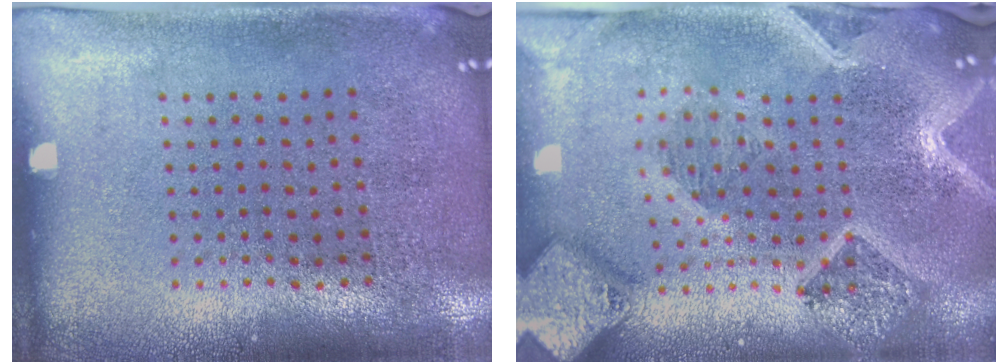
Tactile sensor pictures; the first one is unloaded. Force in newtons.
{"total": 3.7, "press": 3.0, "slide": 2.2}